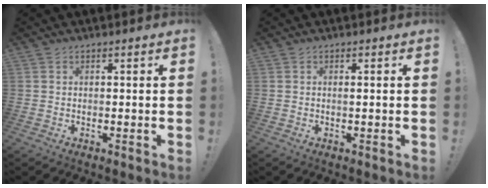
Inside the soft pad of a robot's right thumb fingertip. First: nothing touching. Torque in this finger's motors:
{"motor_torque": [-0.12, -0.25, -0.04, 0.17, 0.02]}